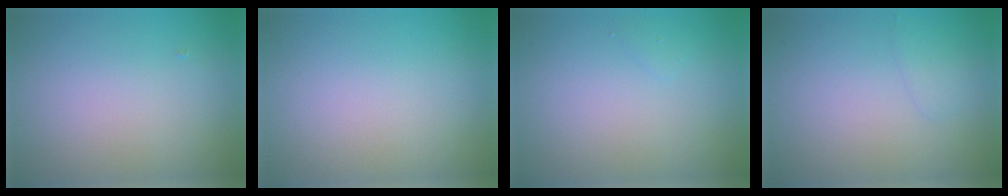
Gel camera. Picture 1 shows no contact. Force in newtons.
{"total": 0.0}
{"total": 0.5, "press": 0.5, "slide": 0.0}
{"total": 1.0, "press": 0.9, "slide": 0.1}